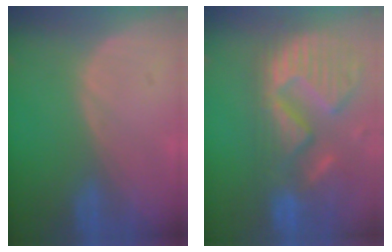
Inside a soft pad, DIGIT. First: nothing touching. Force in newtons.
{"total": 14.3, "press": 11.9, "slide": 7.9}